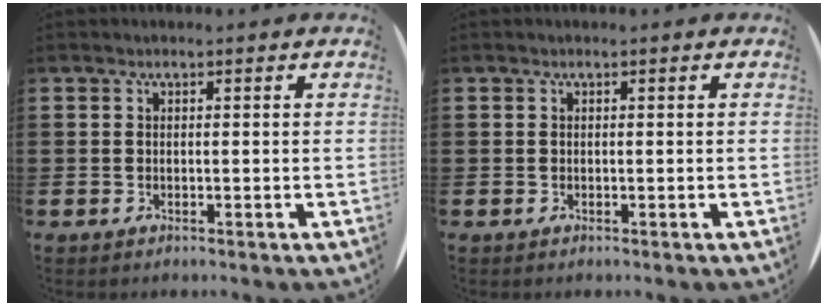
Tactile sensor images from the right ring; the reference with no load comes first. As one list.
[{"total": 0.0}]